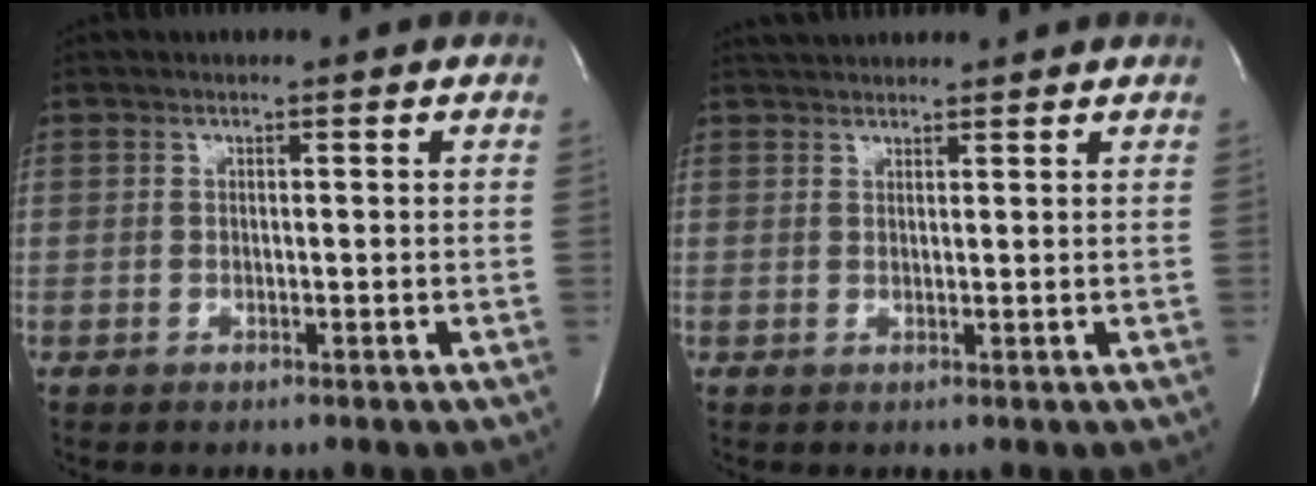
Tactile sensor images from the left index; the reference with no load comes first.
{"total": 4.7, "force": [4.5, 0.7, 1.2], "torque": [-0.019, 0.036, 0.068]}